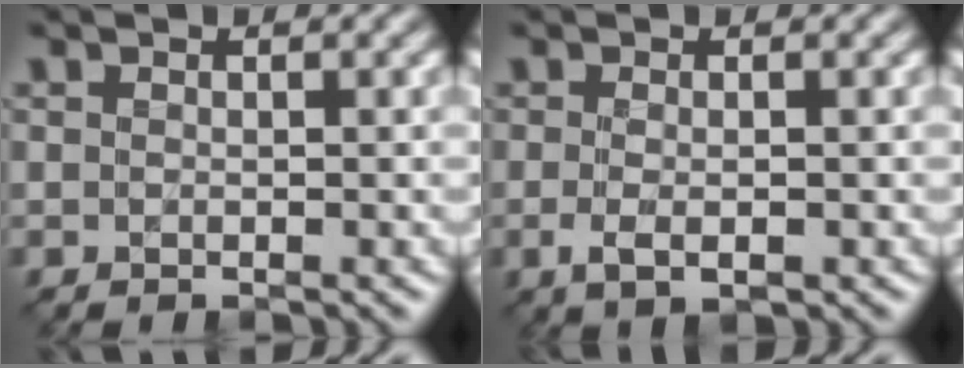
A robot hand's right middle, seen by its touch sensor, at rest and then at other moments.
{"total": 2.2, "force": [-0.5, 0.8, 1.9], "torque": [-0.041, -0.008, -0.009]}